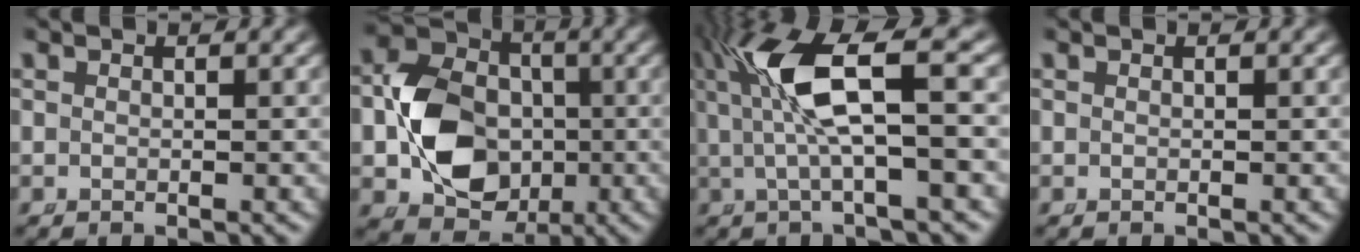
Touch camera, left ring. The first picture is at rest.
{"total": 9.1, "force": [-1.3, 7.3, 5.3], "torque": [-0.083, -0.020, -0.022]}
{"total": 7.5, "force": [1.7, 2.2, 7.0], "torque": [-0.138, 0.012, 0.025]}
{"total": 0.0}